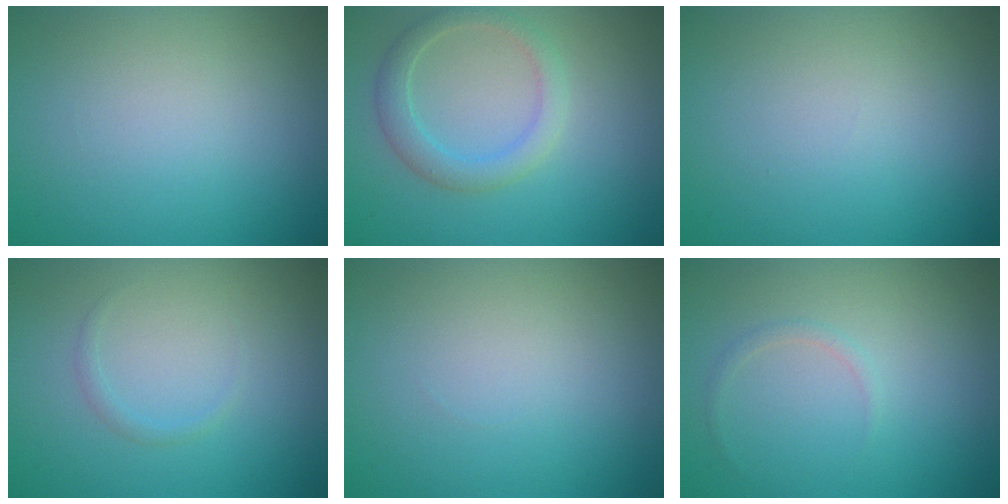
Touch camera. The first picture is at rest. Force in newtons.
{"total": 2.7, "press": 2.7, "slide": 0.0}
{"total": 0.0}
{"total": 0.7, "press": 0.7, "slide": 0.0}
{"total": 0.0}
{"total": 0.7, "press": 0.7, "slide": 0.1}